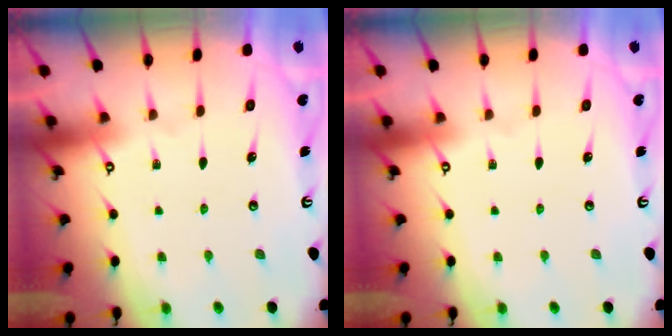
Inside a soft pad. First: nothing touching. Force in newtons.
{"total": 0.0}